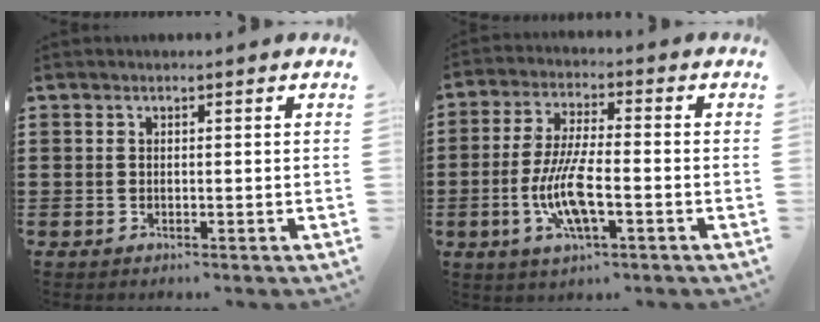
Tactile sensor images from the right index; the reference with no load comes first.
{"total": 9.1, "force": [-2.8, 2.5, 8.3], "torque": [-0.183, -0.014, -0.056]}